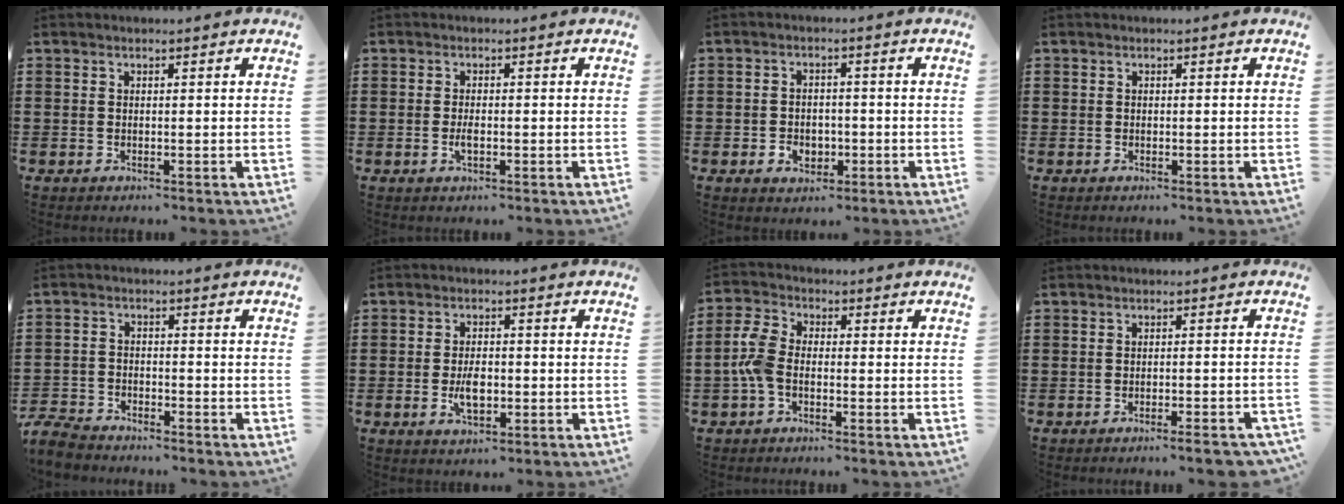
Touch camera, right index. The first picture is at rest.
{"total": 1.8, "force": [-0.5, 0.7, 1.6], "torque": [-0.038, -0.005, -0.011]}
{"total": 3.1, "force": [-1.1, 2.5, 1.5], "torque": [-0.033, 0.004, -0.023]}
{"total": 0.0}
{"total": 3.9, "force": [-3.8, 0.7, 0.6], "torque": [-0.027, -0.002, -0.082]}
{"total": 4.4, "force": [-0.9, 2.2, 3.7], "torque": [-0.064, -0.003, -0.018]}
{"total": 5.4, "force": [-1.4, 3.2, 4.1], "torque": [-0.108, 0.001, -0.035]}
{"total": 3.0, "force": [-2.4, 0.1, 1.9], "torque": [-0.029, -0.006, -0.042]}